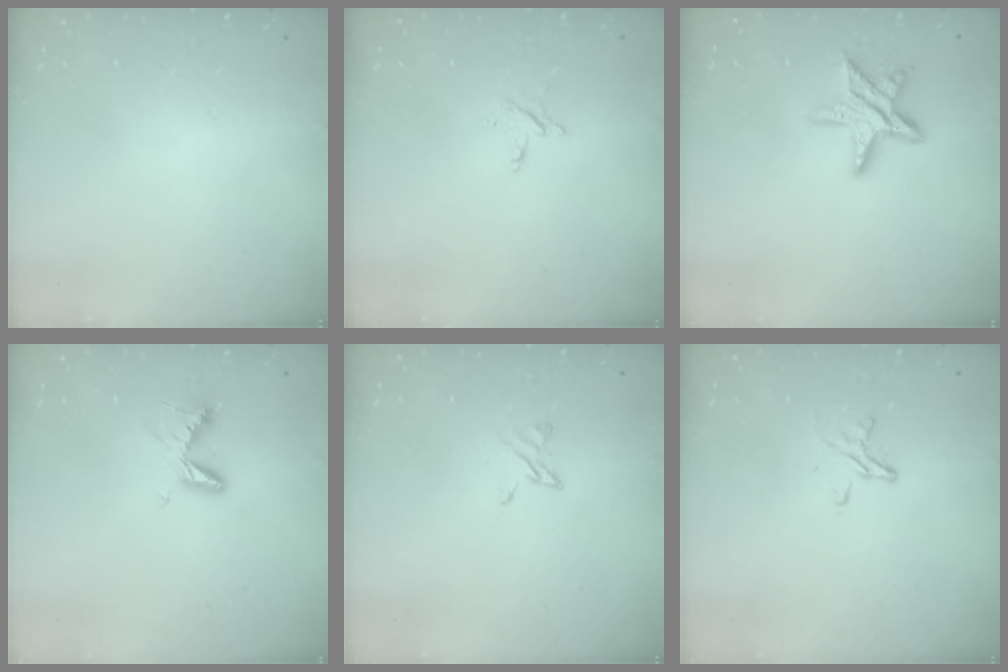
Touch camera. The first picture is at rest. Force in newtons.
{"total": 2.4, "press": 2.4, "slide": 0.2}
{"total": 10.4, "press": 10.4, "slide": 0.5}
{"total": 6.1, "press": 6.1, "slide": 0.6}
{"total": 3.8, "press": 3.8, "slide": 0.3}
{"total": 4.9, "press": 4.9, "slide": 0.3}